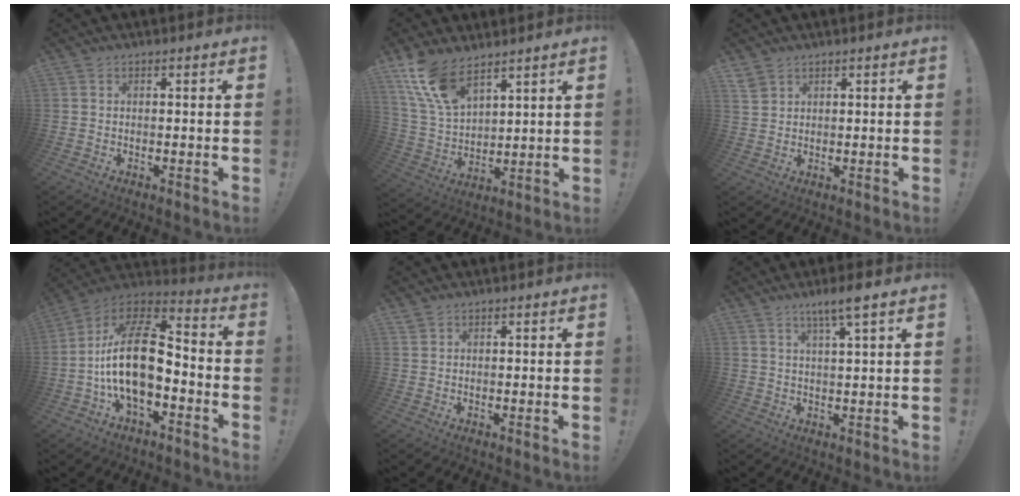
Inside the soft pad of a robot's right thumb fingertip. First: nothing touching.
{"total": 13.6, "force": [9.9, 6.1, 7.2], "torque": [-0.161, -0.052, 0.191]}
{"total": 3.2, "force": [2.4, 1.7, 1.1], "torque": [-0.013, -0.013, 0.047]}
{"total": 20.1, "force": [-2.4, 10.8, 16.8], "torque": [-0.311, 0.022, -0.036]}
{"total": 1.1, "force": [0.9, 0.4, 0.4], "torque": [-0.004, -0.003, 0.017]}
{"total": 6.3, "force": [3.8, 0.0, 5.0], "torque": [-0.085, -0.017, 0.058]}